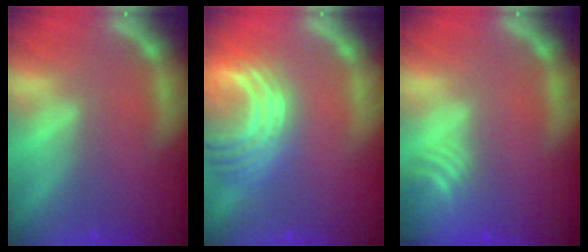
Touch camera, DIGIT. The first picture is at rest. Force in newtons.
{"total": 9.5}
{"total": 5.5}